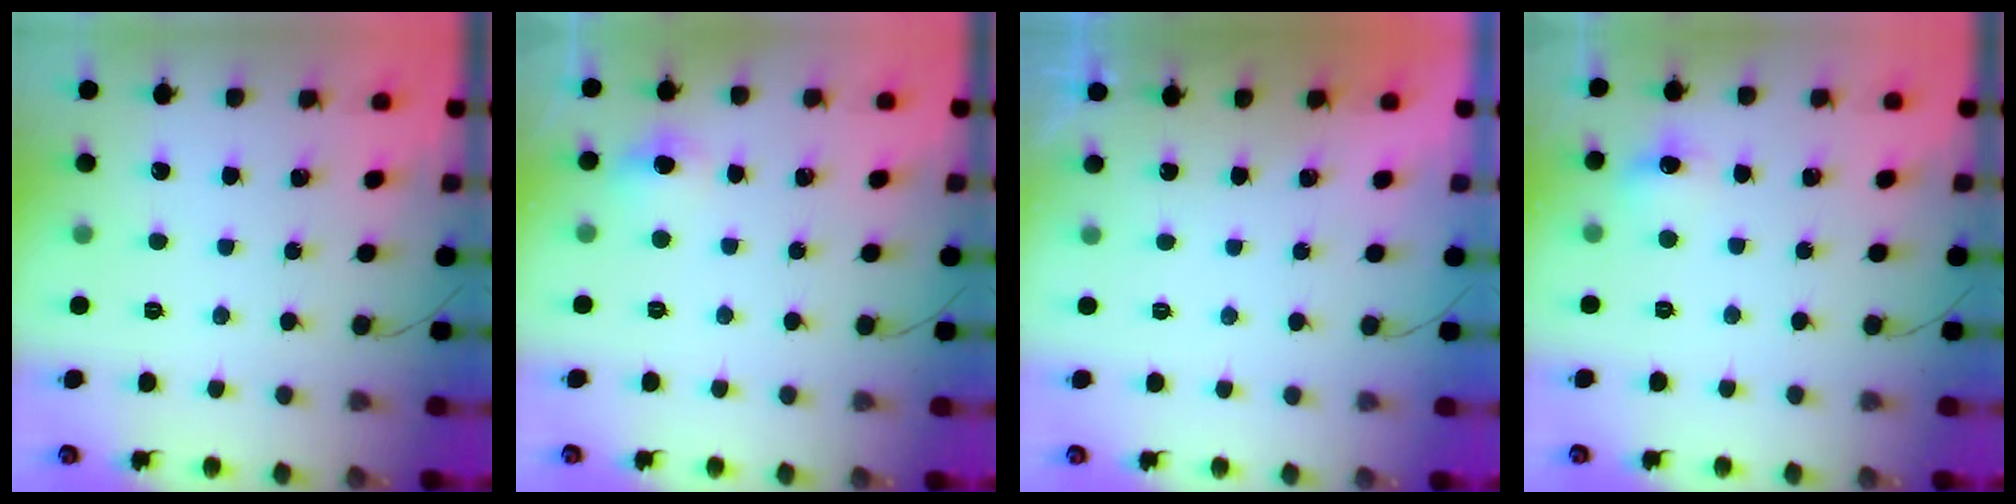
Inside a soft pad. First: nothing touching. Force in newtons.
{"total": 10.5, "press": 5.0, "slide": 9.3}
{"total": 0.0}
{"total": 6.3, "press": 6.1, "slide": 1.9}